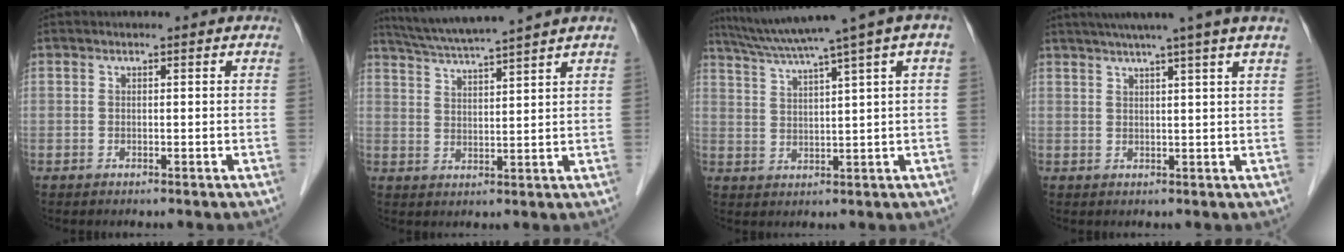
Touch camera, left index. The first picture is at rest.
{"total": 9.6, "force": [8.4, -1.8, 4.1], "torque": [-0.075, 0.010, 0.138]}
{"total": 12.0, "force": [7.9, -1.2, 8.9], "torque": [-0.147, 0.027, 0.117]}
{"total": 8.9, "force": [6.9, -1.9, 5.4], "torque": [-0.074, 0.021, 0.079]}